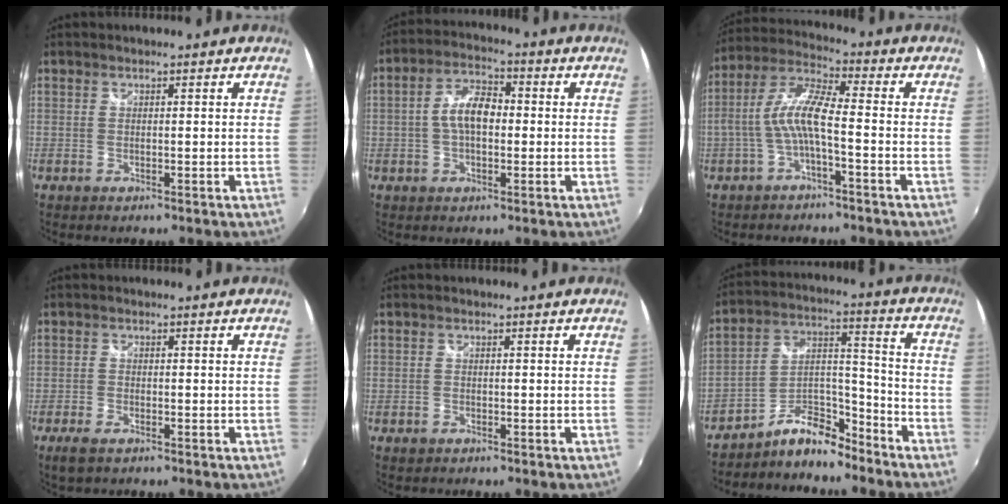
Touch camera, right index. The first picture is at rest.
{"total": 7.3, "force": [-0.4, 4.0, 6.1], "torque": [-0.117, 0.017, -0.007]}
{"total": 8.3, "force": [-2.2, 1.5, 7.9], "torque": [-0.182, 0.014, -0.039]}
{"total": 3.5, "force": [-2.4, 1.5, 2.1], "torque": [-0.053, -0.009, -0.045]}
{"total": 1.4, "force": [-0.8, 1.0, 0.4], "torque": [-0.012, -0.002, -0.014]}
{"total": 9.9, "force": [-8.4, 4.0, 3.5], "torque": [-0.062, 0.050, -0.147]}